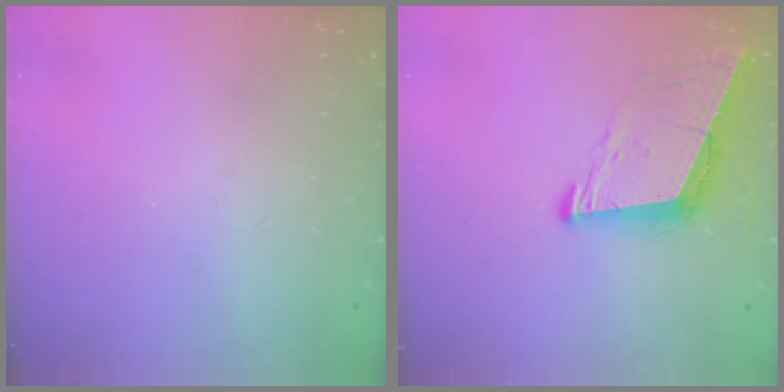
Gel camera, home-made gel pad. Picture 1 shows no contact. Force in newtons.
{"total": 9.1, "press": 8.3, "slide": 3.7}